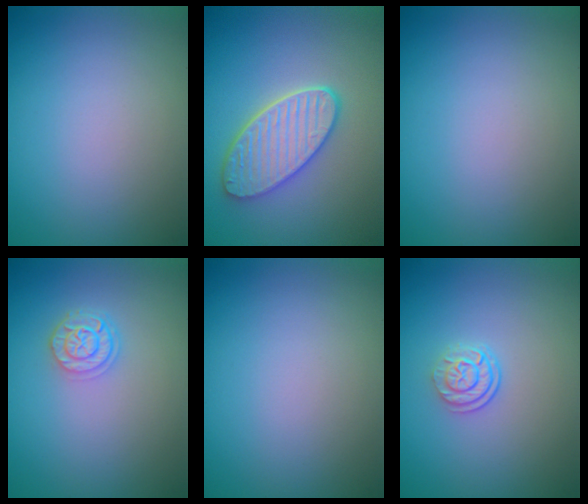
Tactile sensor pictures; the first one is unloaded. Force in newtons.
{"total": 5.3, "press": 4.3, "slide": 3.0}
{"total": 0.0}
{"total": 2.5, "press": 2.0, "slide": 1.4}
{"total": 0.0}
{"total": 2.4, "press": 1.8, "slide": 1.6}